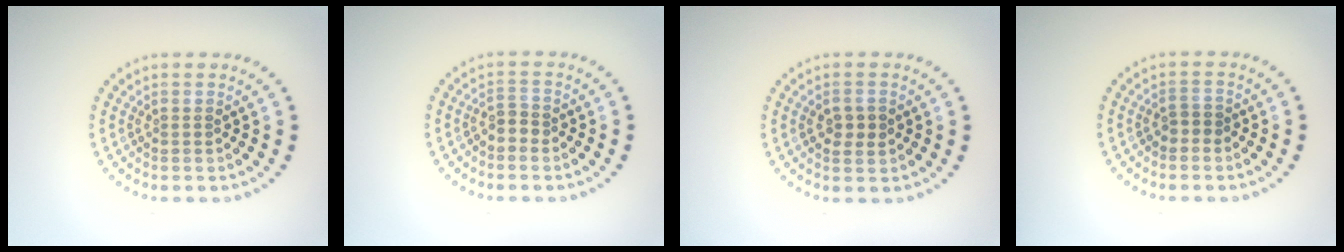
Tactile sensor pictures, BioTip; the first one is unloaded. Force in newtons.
{"total": 1.3, "press": 1.2, "slide": 0.5}
{"total": 2.0, "press": 2.0, "slide": 0.1}
{"total": 1.1, "press": 1.0, "slide": 0.5}